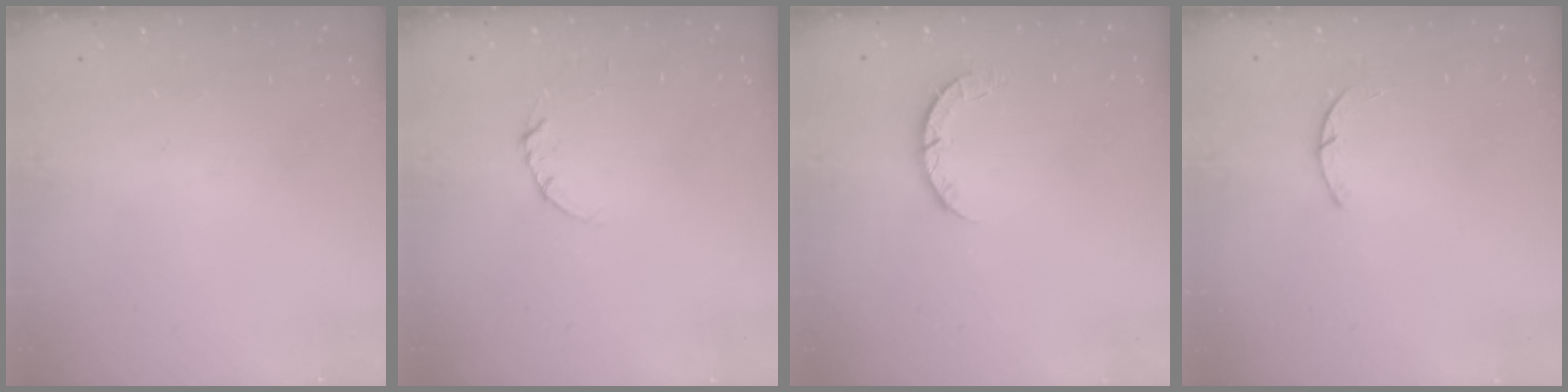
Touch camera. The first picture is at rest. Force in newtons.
{"total": 3.4, "press": 3.4, "slide": 0.3}
{"total": 3.4, "press": 3.4, "slide": 0.4}
{"total": 1.4, "press": 1.4, "slide": 0.3}